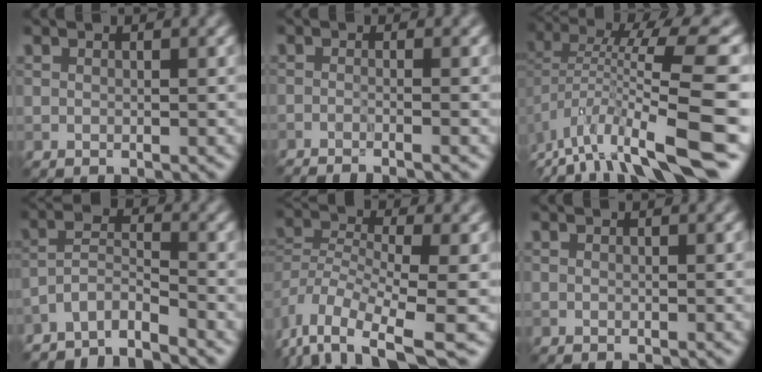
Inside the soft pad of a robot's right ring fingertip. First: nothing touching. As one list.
[{"total": 3.3, "force": [-2.1, 0.8, 2.4], "torque": [-0.018, 0.002, -0.040]}, {"total": 10.4, "force": [-4.3, 2.3, 9.3], "torque": [-0.160, 0.021, -0.066]}, {"total": 4.5, "force": [-4.1, 0.7, 1.6], "torque": [-0.027, 0.000, -0.084]}, {"total": 7.6, "force": [-4.3, 2.9, 5.6], "torque": [-0.111, -0.007, -0.083]}, {"total": 0.0}]